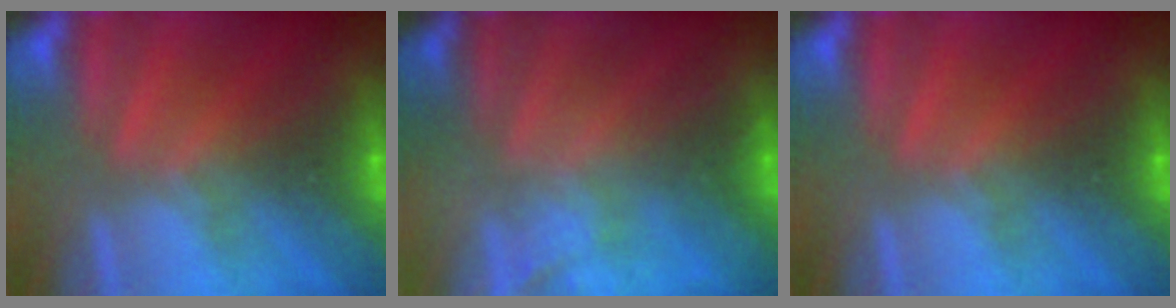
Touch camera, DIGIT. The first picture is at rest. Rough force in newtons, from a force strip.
{"total": 2.2}
{"total": 0.0}